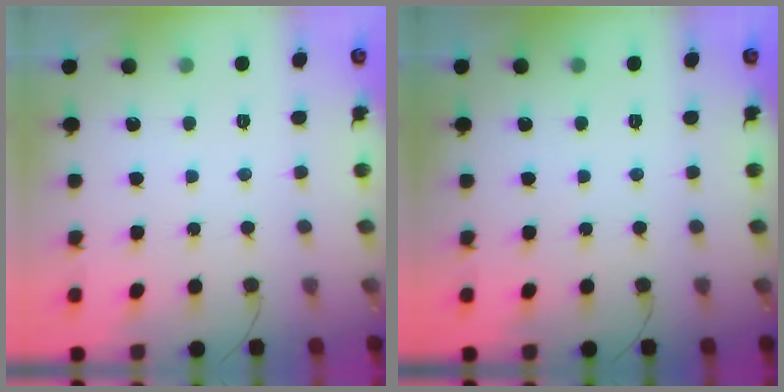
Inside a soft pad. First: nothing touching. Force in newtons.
{"total": 0.0}